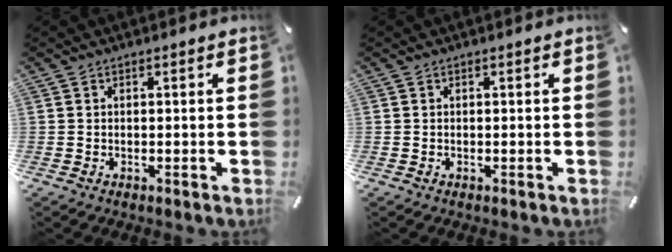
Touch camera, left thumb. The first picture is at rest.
{"total": 0.0}